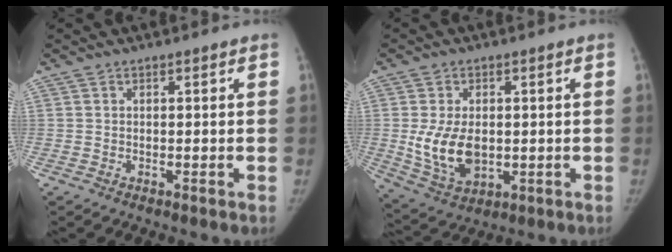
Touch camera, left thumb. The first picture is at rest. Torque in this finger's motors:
{"motor_torque": [1.01, 1.78, 1.00, -0.93, 0.27]}